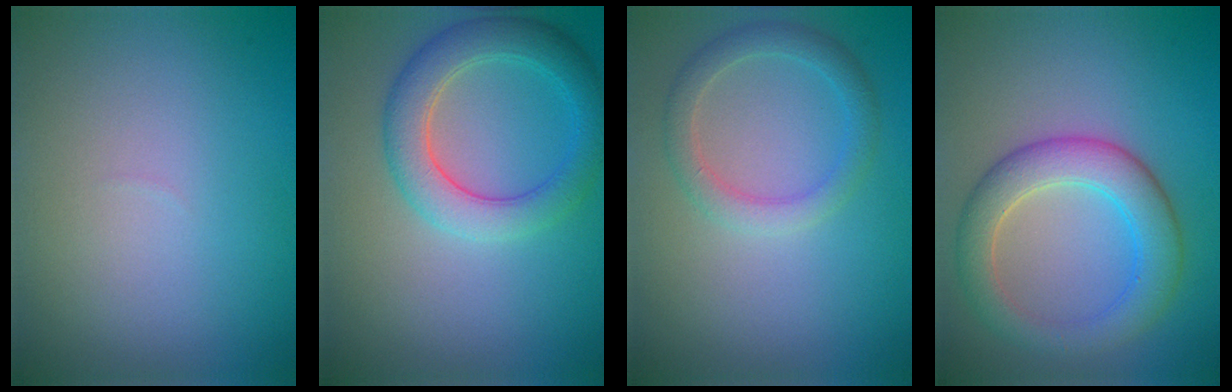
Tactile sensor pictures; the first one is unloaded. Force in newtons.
{"total": 4.7, "press": 4.7, "slide": 0.2}
{"total": 2.5, "press": 2.5, "slide": 0.1}
{"total": 5.4, "press": 5.4, "slide": 0.3}